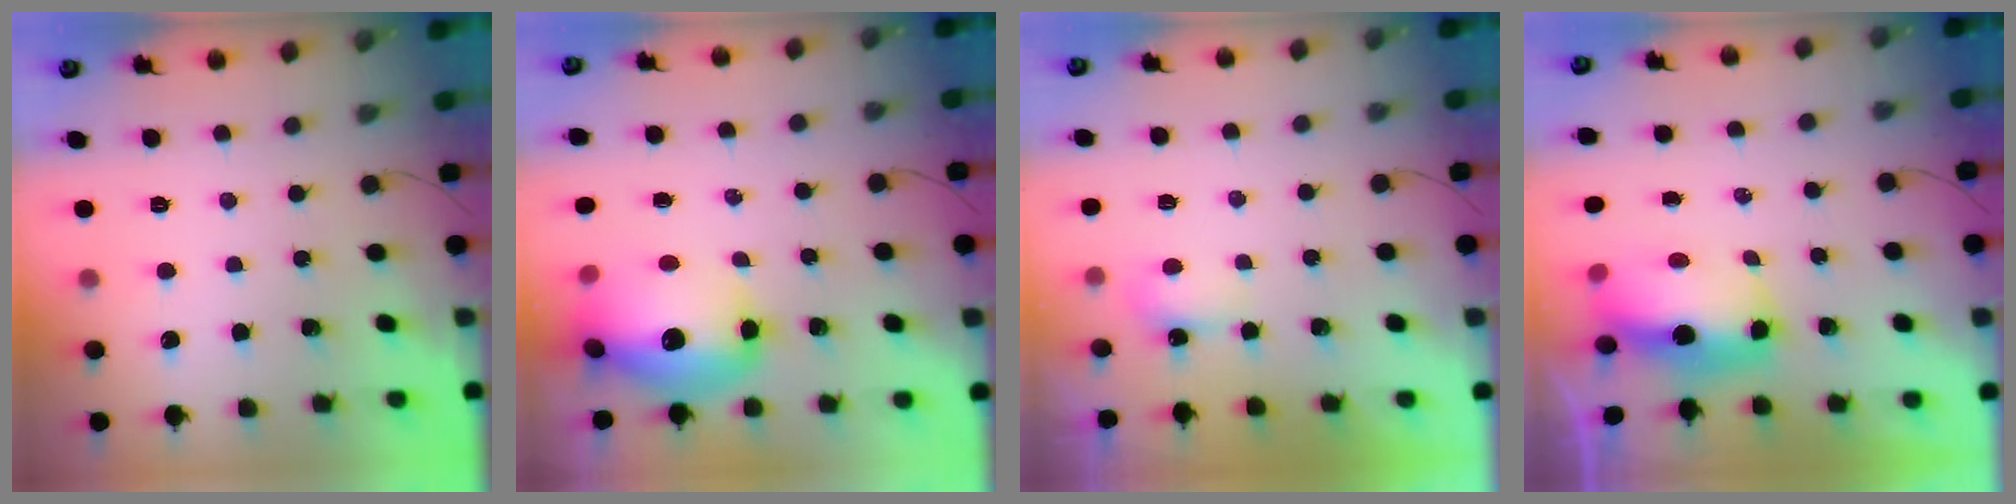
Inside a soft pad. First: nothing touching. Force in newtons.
{"total": 14.9, "press": 14.5, "slide": 3.4}
{"total": 3.7, "press": 3.5, "slide": 1.1}
{"total": 8.5, "press": 8.4, "slide": 1.0}